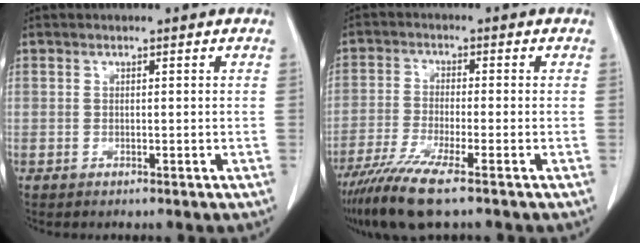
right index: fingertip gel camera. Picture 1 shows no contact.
{"total": 8.6, "force": [-6.0, 0.1, 6.2], "torque": [-0.119, -0.023, -0.109]}